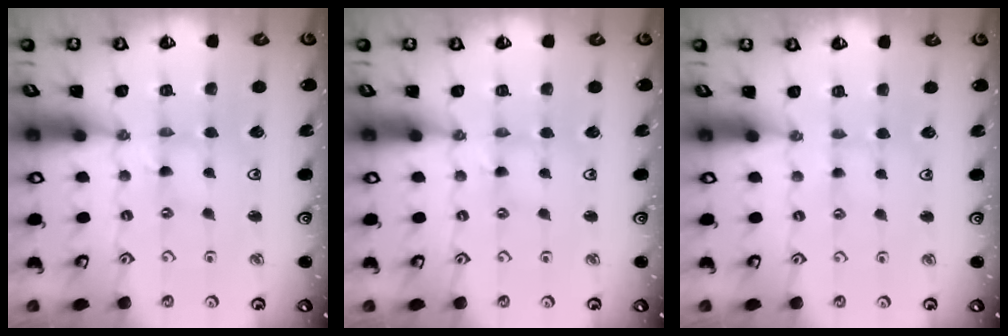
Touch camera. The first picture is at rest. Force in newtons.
{"total": 0.6, "press": 0.6, "slide": 0.2}
{"total": 0.0}